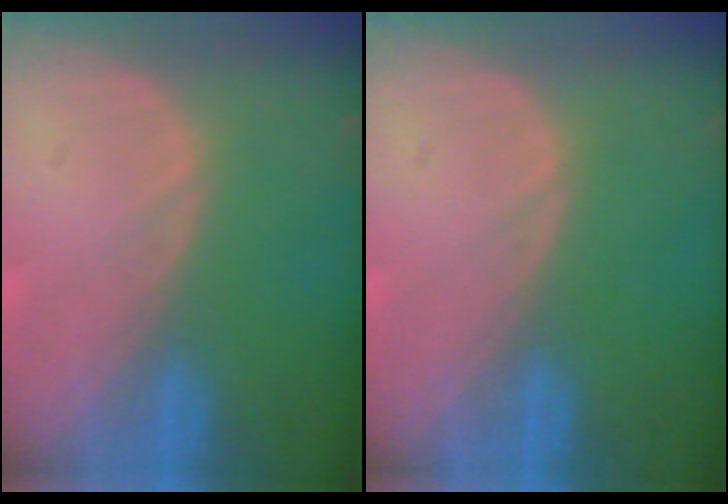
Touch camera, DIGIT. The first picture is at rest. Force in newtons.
{"total": 0.0}